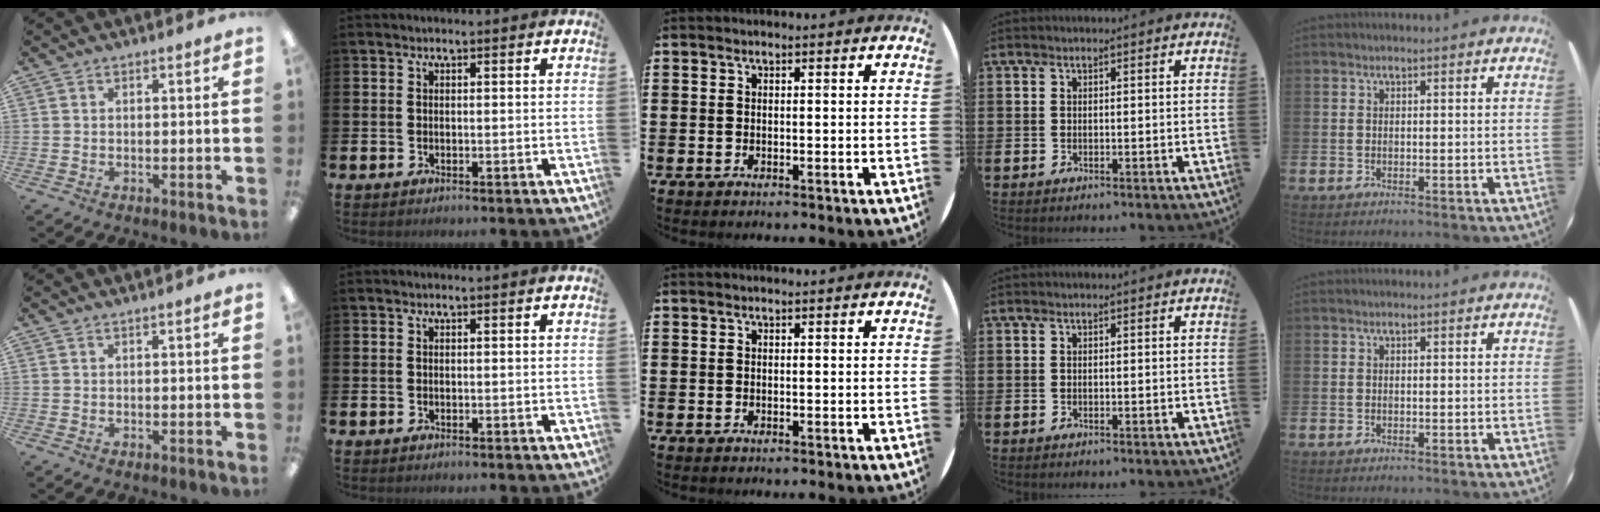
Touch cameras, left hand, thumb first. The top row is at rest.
{"thumb": {"total": 0.6, "force": [0.5, -0.1, 0.2], "torque": [-0.003, 0.000, 0.008]}}